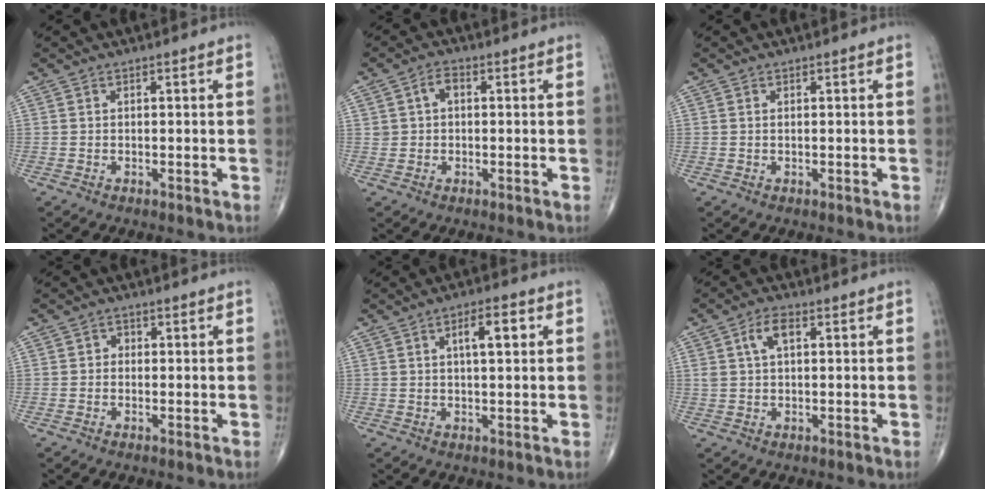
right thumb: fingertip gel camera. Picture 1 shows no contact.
{"total": 3.3, "force": [0.7, 2.3, 2.2], "torque": [-0.034, 0.012, 0.011]}
{"total": 0.0}
{"total": 1.2, "force": [-0.1, 1.1, 0.5], "torque": [0.003, 0.004, -0.007]}
{"total": 5.3, "force": [1.6, 1.8, 4.8], "torque": [-0.070, 0.002, 0.024]}
{"total": 4.5, "force": [1.4, 2.3, 3.6], "torque": [-0.069, 0.008, 0.027]}